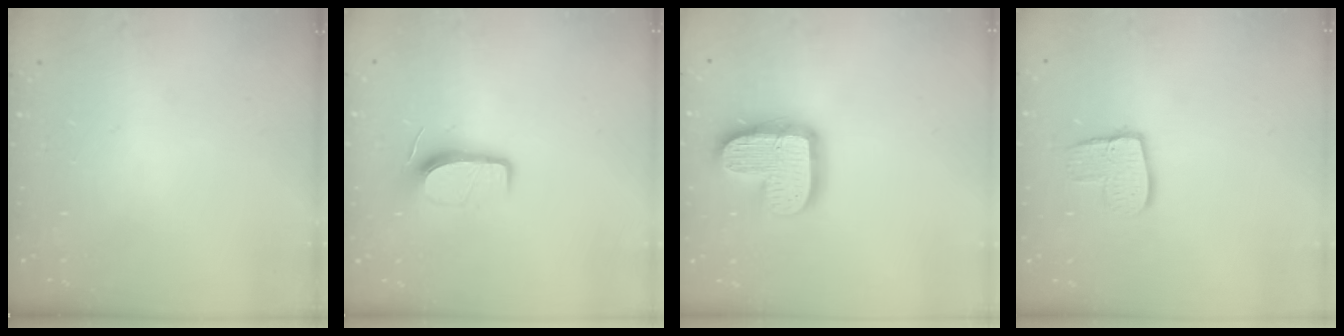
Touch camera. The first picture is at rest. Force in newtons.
{"total": 8.0, "press": 7.9, "slide": 1.0}
{"total": 16.7, "press": 16.6, "slide": 1.2}
{"total": 10.0, "press": 10.0, "slide": 0.8}